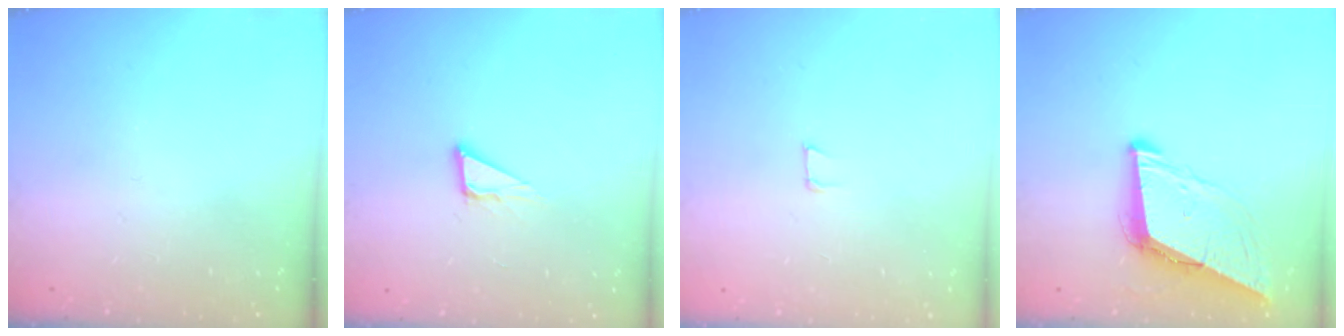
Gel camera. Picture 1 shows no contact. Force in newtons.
{"total": 5.0, "press": 5.0, "slide": 0.2}
{"total": 4.0, "press": 4.0, "slide": 0.3}
{"total": 8.8, "press": 8.1, "slide": 3.6}